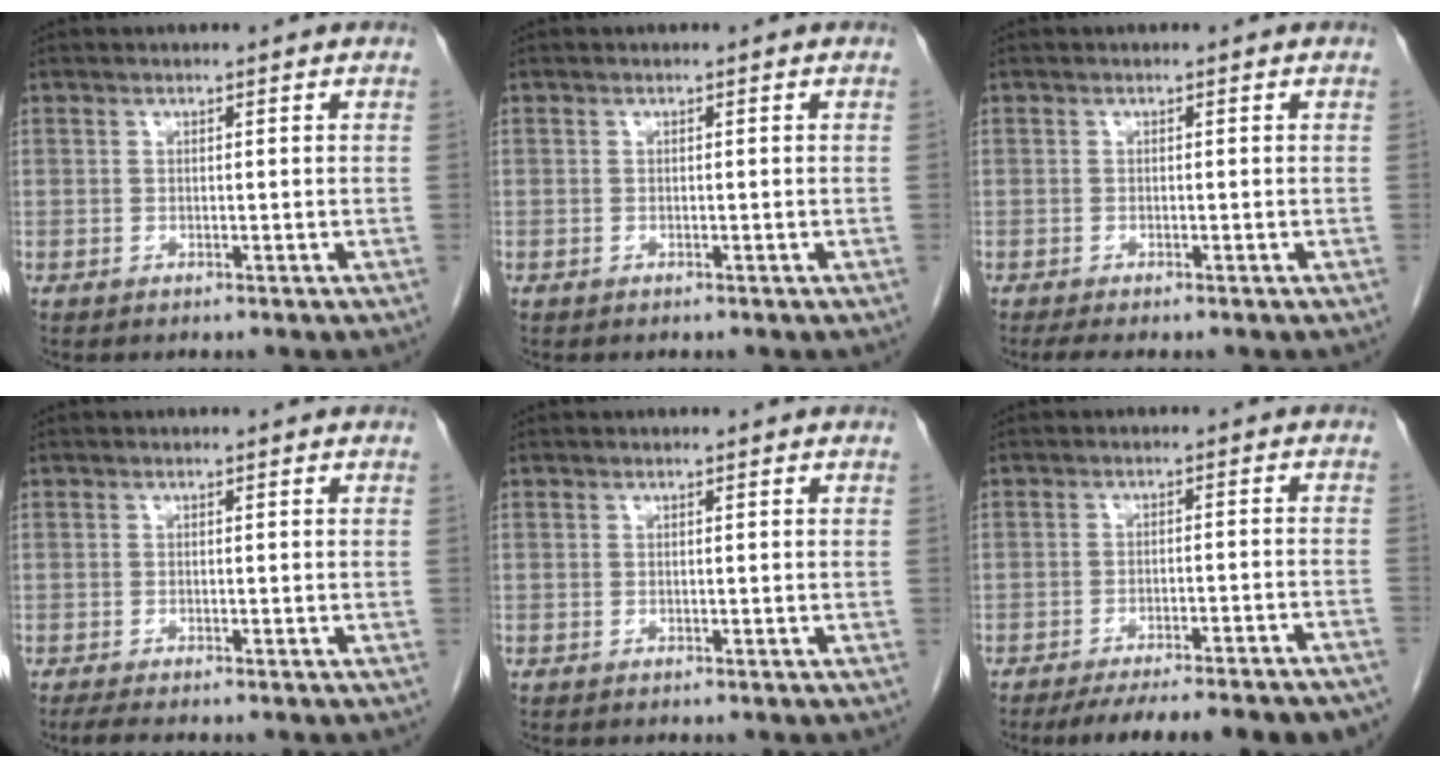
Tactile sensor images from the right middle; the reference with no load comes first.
{"total": 0.0}
{"total": 2.5, "force": [-2.0, 0.3, 1.5], "torque": [-0.025, -0.009, -0.029]}
{"total": 2.4, "force": [-2.0, 0.1, 1.3], "torque": [-0.027, -0.008, -0.031]}
{"total": 0.0}
{"total": 17.4, "force": [-15.5, 1.3, 7.8], "torque": [-0.069, -0.011, -0.197]}